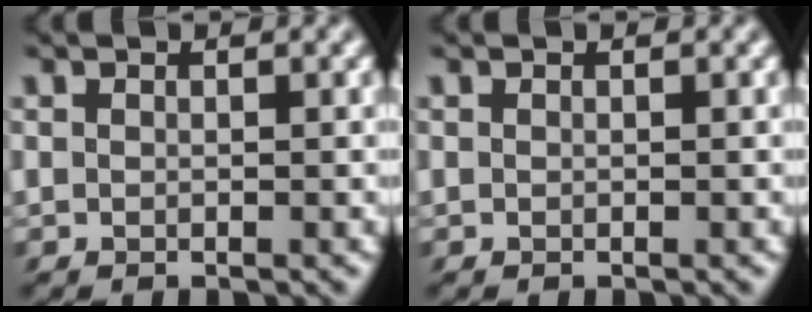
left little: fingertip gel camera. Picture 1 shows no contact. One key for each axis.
{"total": 0.0}